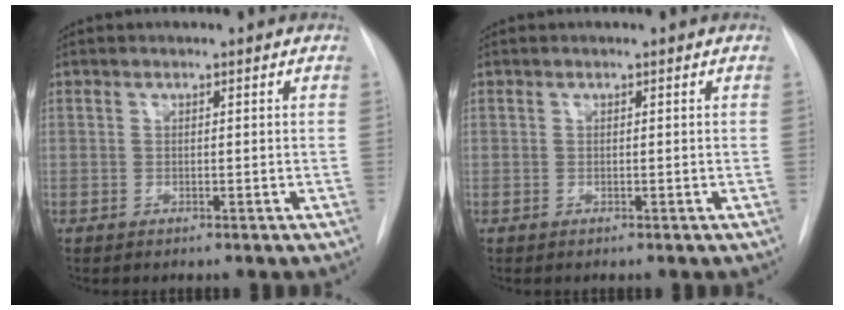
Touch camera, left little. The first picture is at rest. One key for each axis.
{"total": 0.0}